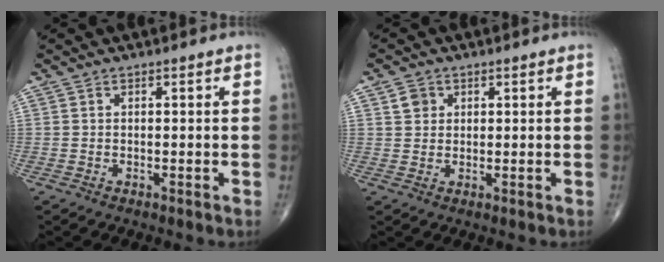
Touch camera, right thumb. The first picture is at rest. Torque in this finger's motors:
{"motor_torque": [-0.50, 0.26, -0.17, -0.01, 0.01]}